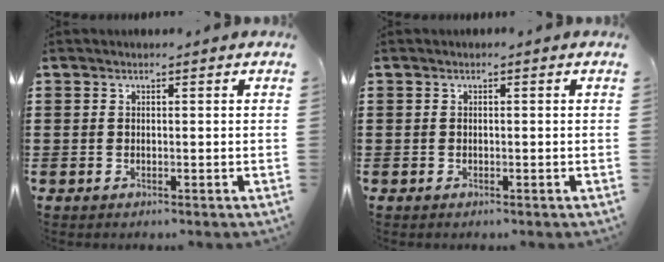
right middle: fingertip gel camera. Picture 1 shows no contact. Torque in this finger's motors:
{"motor_torque": [-0.13, 0.03, 0.04, -0.01]}